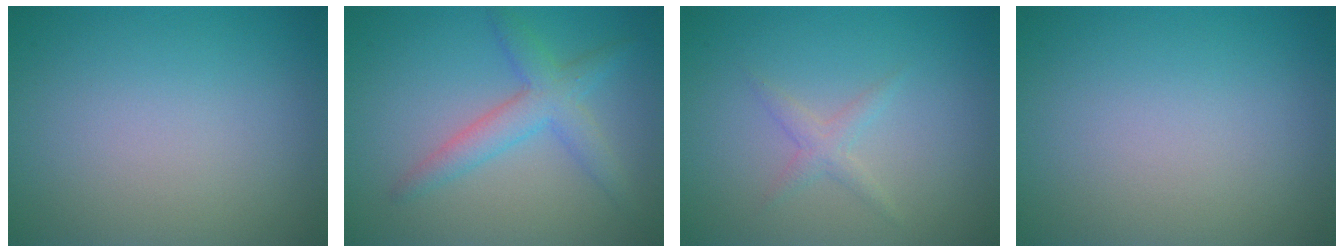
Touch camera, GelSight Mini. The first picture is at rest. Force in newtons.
{"total": 3.6, "press": 3.6, "slide": 0.0}
{"total": 1.3, "press": 1.3, "slide": 0.1}
{"total": 0.0}